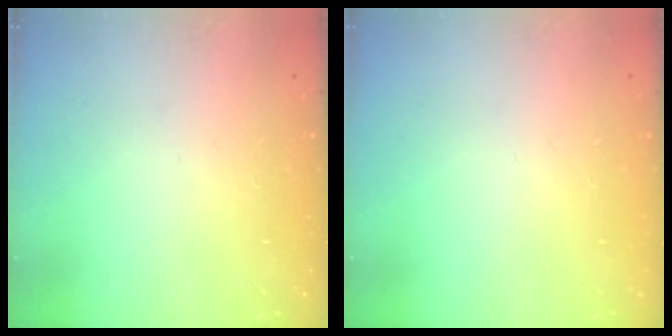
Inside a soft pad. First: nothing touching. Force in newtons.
{"total": 0.0}